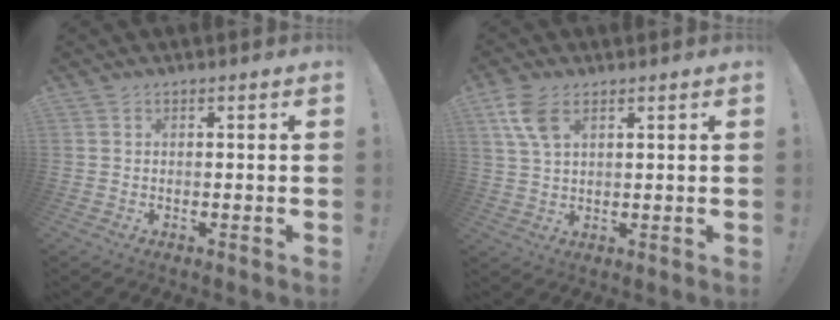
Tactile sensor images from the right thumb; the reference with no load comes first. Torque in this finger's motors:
{"motor_torque": [0.36, 0.41, 0.13, 0.03, 0.03]}